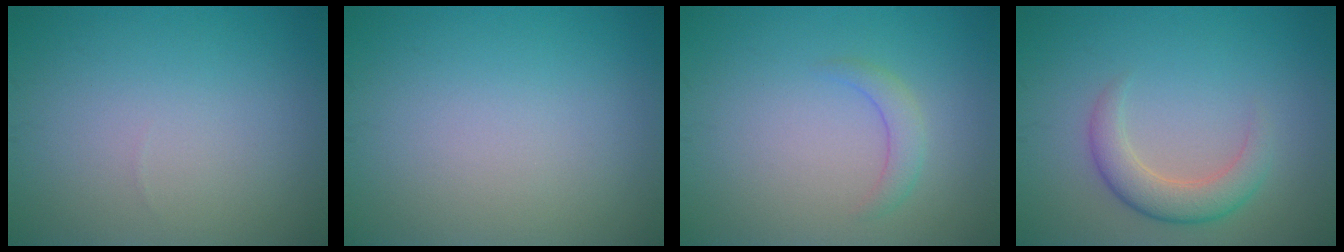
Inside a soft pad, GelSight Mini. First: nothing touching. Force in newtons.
{"total": 0.0}
{"total": 1.7, "press": 1.6, "slide": 0.2}
{"total": 3.5, "press": 3.5, "slide": 0.2}